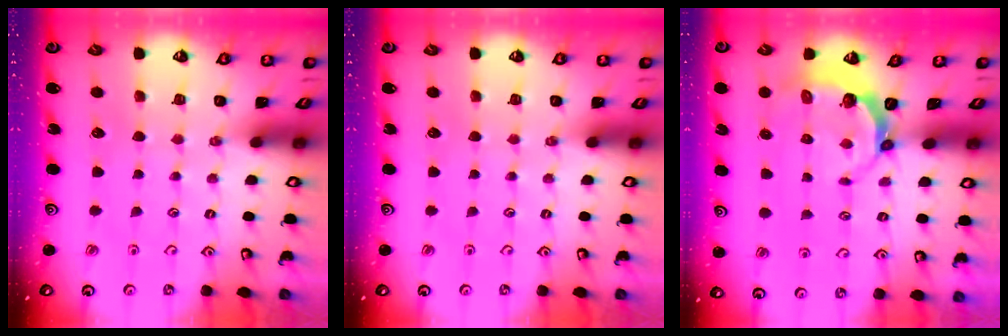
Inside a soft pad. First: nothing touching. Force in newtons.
{"total": 0.0}
{"total": 4.7, "press": 3.7, "slide": 2.8}